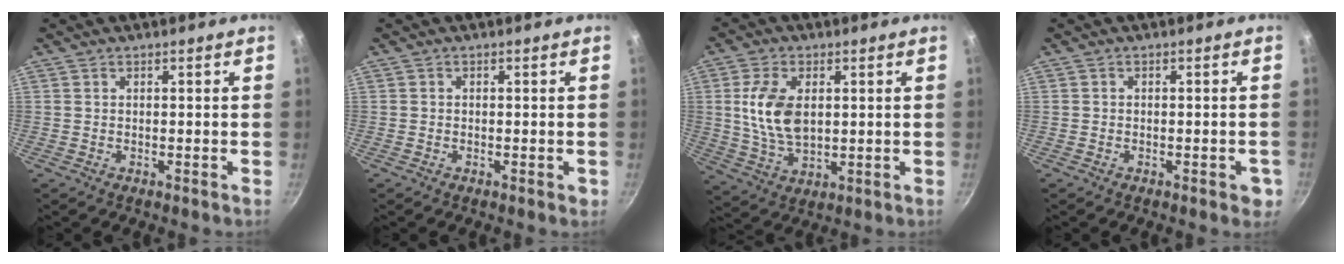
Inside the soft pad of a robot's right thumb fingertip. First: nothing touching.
{"total": 1.0, "force": [-0.4, 0.6, 0.7], "torque": [-0.008, 0.004, -0.008]}
{"total": 10.9, "force": [1.7, 6.5, 8.6], "torque": [-0.156, -0.011, 0.036]}
{"total": 3.1, "force": [-1.3, 1.4, 2.4], "torque": [-0.019, 0.008, -0.017]}